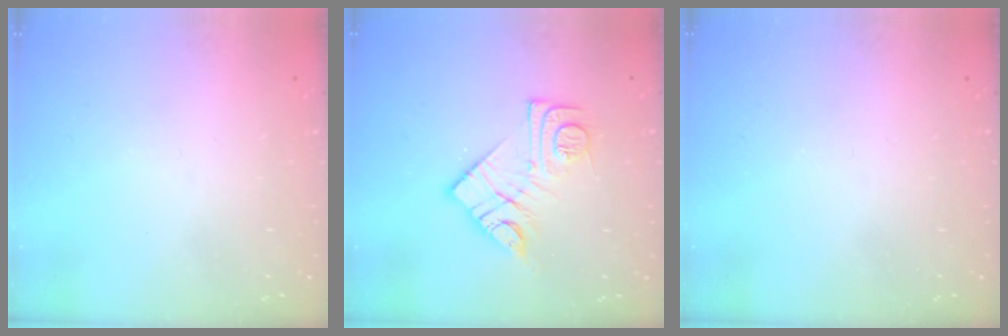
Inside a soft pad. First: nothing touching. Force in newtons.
{"total": 12.6, "press": 12.6, "slide": 0.8}
{"total": 0.0}